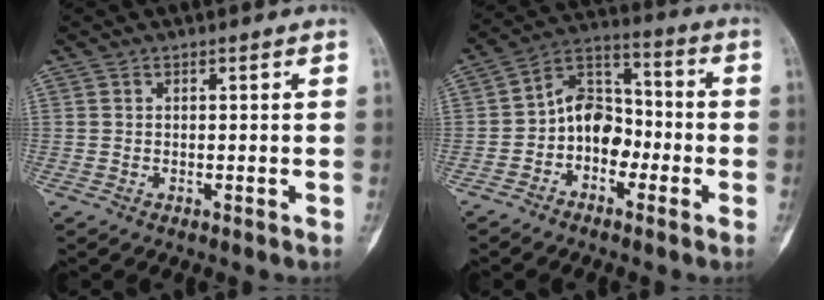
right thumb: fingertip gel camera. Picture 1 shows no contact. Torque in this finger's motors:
{"motor_torque": [0.81, 0.99, 0.77, -0.77, 0.19]}